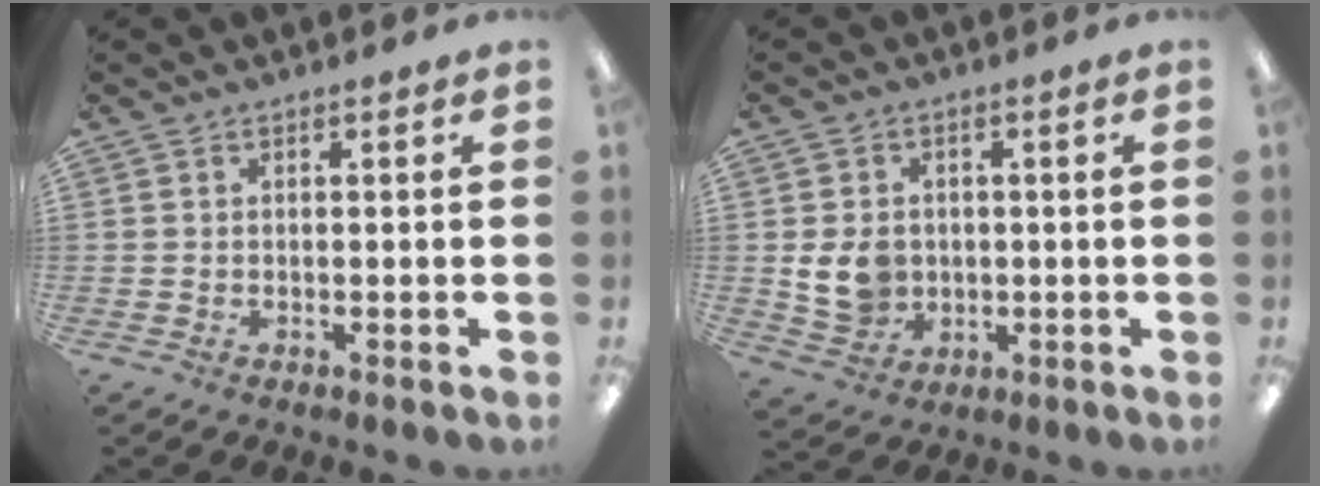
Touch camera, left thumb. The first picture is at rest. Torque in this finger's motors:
{"motor_torque": [0.06, 0.44, 0.16, -0.15, 0.03]}